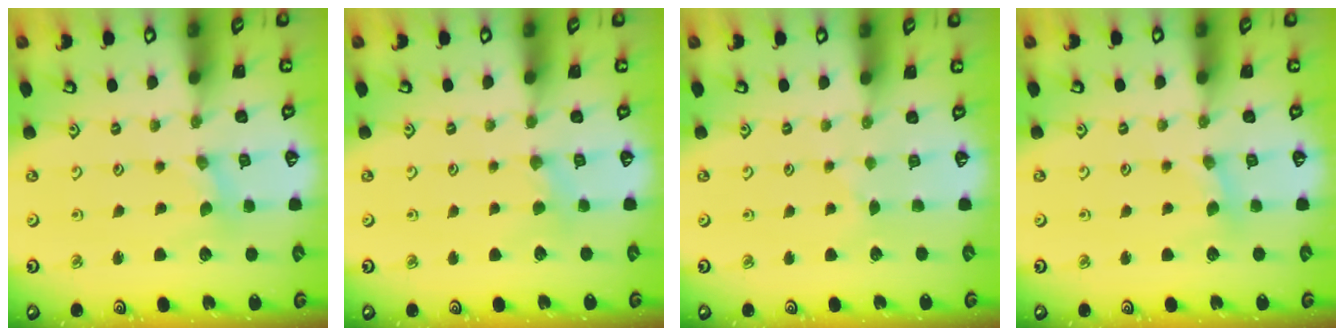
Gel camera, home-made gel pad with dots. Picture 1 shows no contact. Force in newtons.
{"total": 1.6, "press": 1.6, "slide": 0.4}
{"total": 2.5, "press": 2.5, "slide": 0.4}
{"total": 2.8, "press": 2.8, "slide": 0.5}